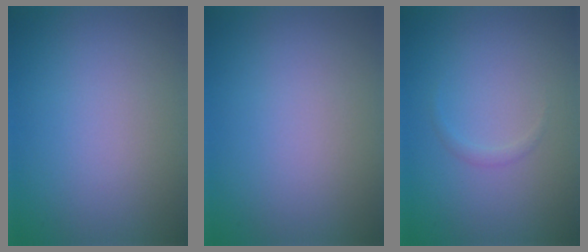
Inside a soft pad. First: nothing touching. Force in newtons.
{"total": 0.0}
{"total": 0.6, "press": 0.6, "slide": 0.1}